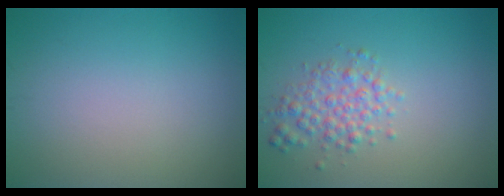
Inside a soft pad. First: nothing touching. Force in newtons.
{"total": 2.8, "press": 2.8, "slide": 0.1}